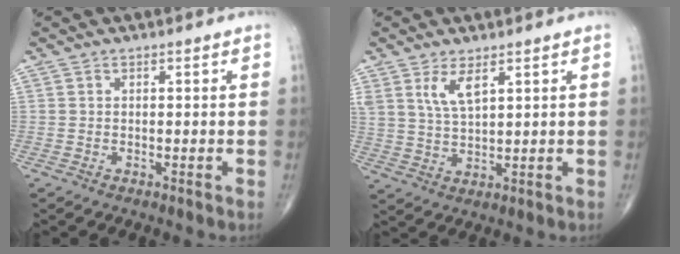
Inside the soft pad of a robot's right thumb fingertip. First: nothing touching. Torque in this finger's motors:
{"motor_torque": [-0.03, 0.16, 0.37, 0.18, 0.07]}